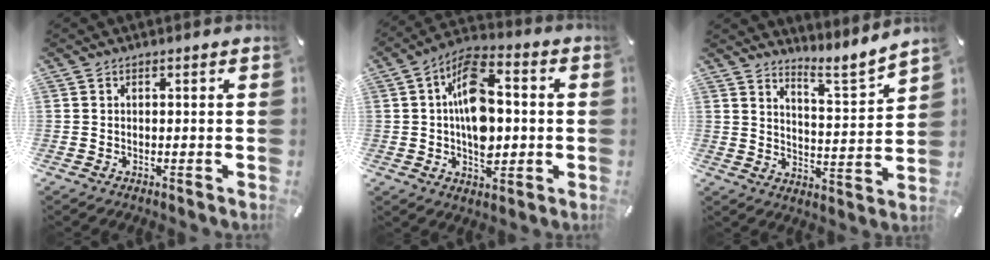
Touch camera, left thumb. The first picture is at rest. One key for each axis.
{"total": 13.8, "fx": 0.0, "fy": 8.7, "fz": 10.7, "tx": -0.193, "ty": 0.010, "tz": 0.001}
{"total": 6.0, "fx": 5.6, "fy": 0.9, "fz": 1.9, "tx": -0.036, "ty": -0.065, "tz": 0.090}